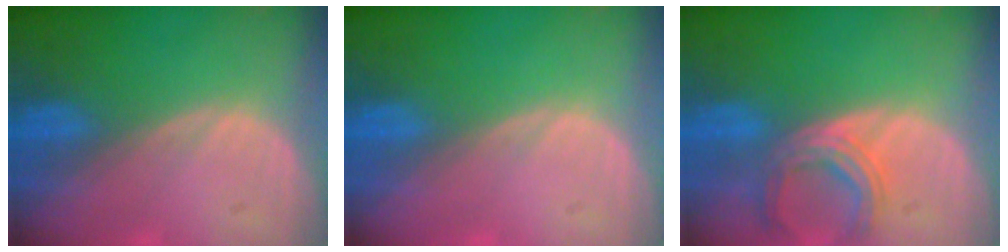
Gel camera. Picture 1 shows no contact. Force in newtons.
{"total": 0.0}
{"total": 5.8, "press": 5.6, "slide": 1.6}